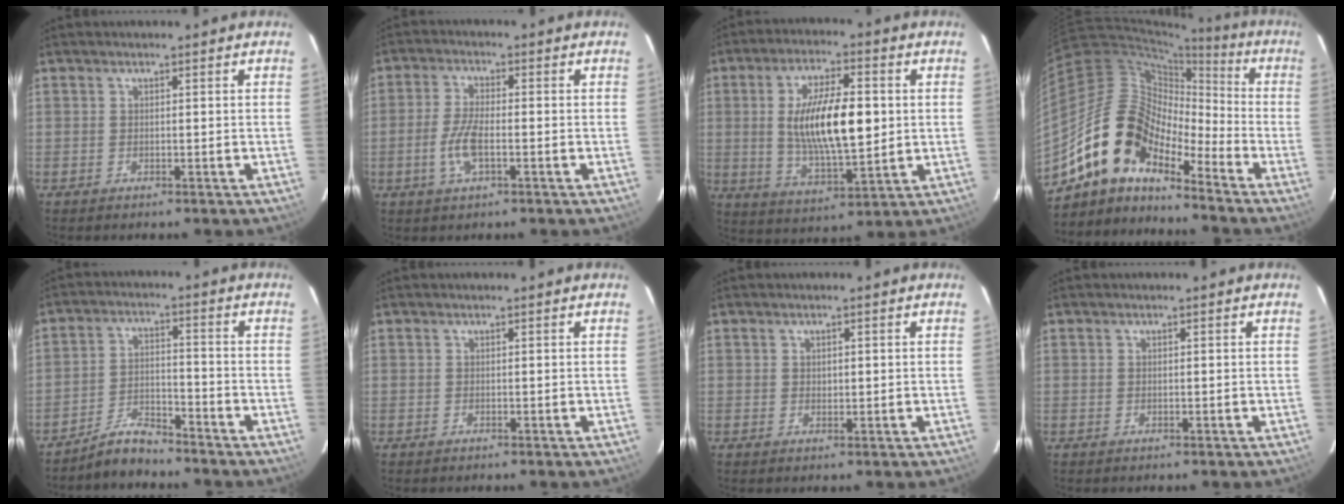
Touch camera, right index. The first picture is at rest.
{"total": 6.2, "force": [-1.9, 2.1, 5.5], "torque": [-0.120, 0.000, -0.039]}
{"total": 15.3, "force": [1.2, 5.3, 14.3], "torque": [-0.257, -0.001, 0.027]}
{"total": 14.8, "force": [-11.2, 6.4, 7.3], "torque": [-0.122, 0.015, -0.225]}
{"total": 5.6, "force": [-5.5, 1.0, 1.0], "torque": [-0.029, 0.022, -0.102]}
{"total": 0.0}
{"total": 1.1, "force": [0.3, 0.9, 0.6], "torque": [-0.008, 0.003, 0.005]}
{"total": 0.0}